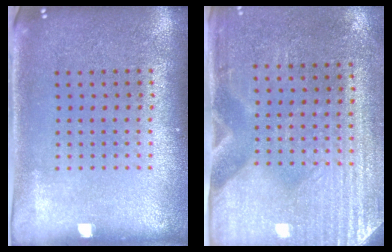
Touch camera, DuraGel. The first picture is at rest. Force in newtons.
{"total": 2.9, "press": 2.6, "slide": 1.5}